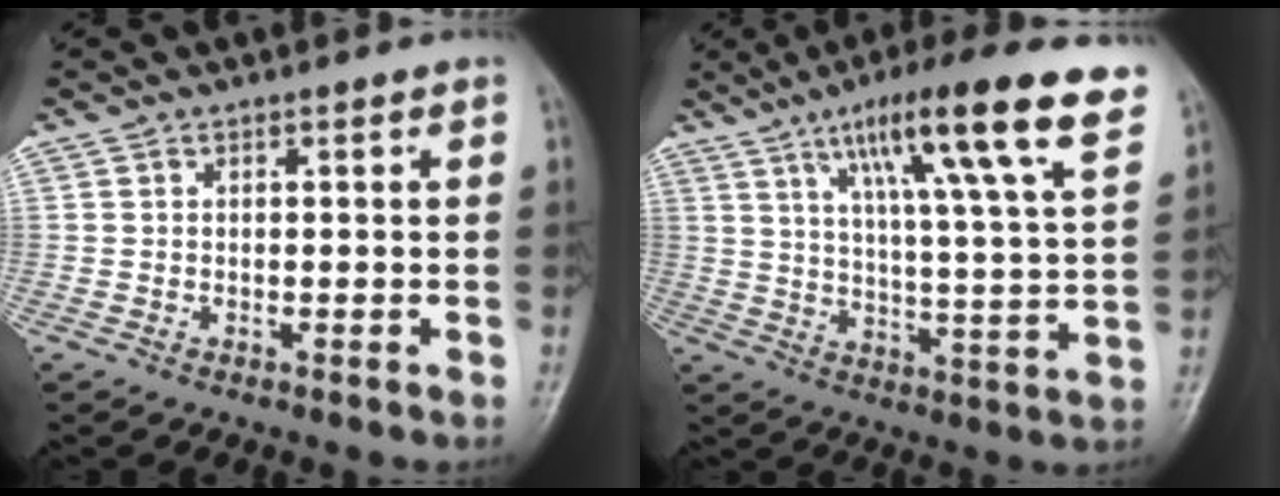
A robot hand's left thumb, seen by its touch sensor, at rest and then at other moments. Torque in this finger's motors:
{"motor_torque": [0.45, 0.38, 1.60, -1.17, 0.14]}